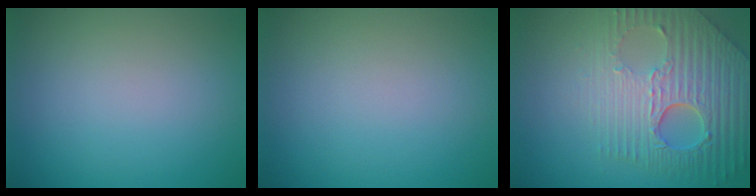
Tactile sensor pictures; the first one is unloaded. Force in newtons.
{"total": 0.0}
{"total": 9.0, "press": 6.1, "slide": 6.7}